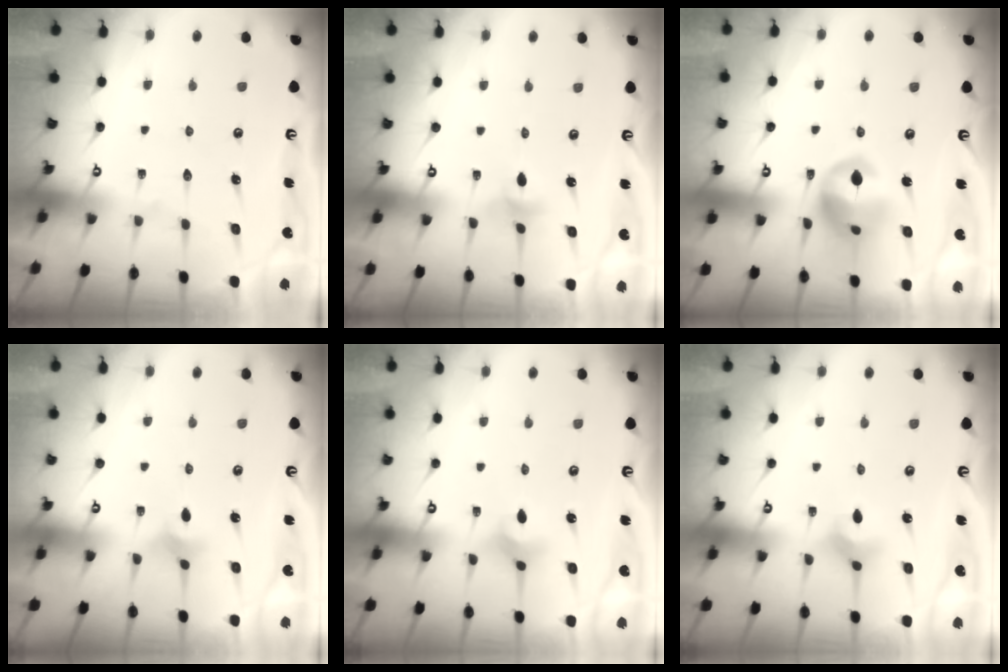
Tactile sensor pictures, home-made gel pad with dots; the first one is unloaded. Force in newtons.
{"total": 2.8, "press": 2.7, "slide": 0.4}
{"total": 13.2, "press": 13.0, "slide": 1.9}
{"total": 3.0, "press": 2.9, "slide": 0.5}
{"total": 3.7, "press": 3.6, "slide": 0.7}
{"total": 3.8, "press": 3.8, "slide": 0.5}